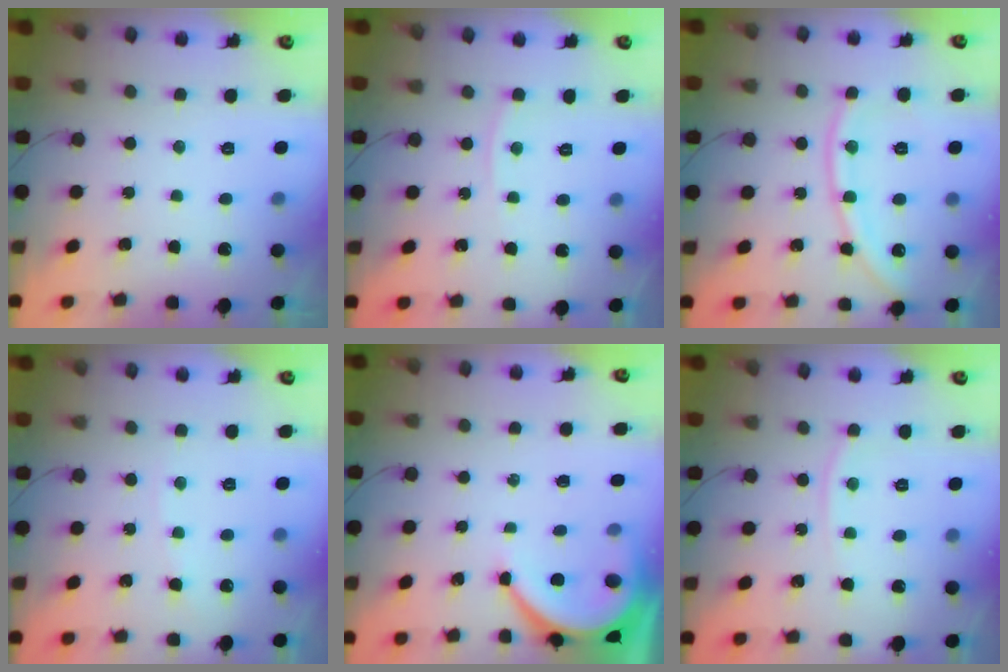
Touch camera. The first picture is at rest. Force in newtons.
{"total": 3.0, "press": 3.0, "slide": 0.4}
{"total": 11.4, "press": 11.3, "slide": 1.6}
{"total": 2.9, "press": 2.9, "slide": 0.4}
{"total": 7.4, "press": 7.3, "slide": 1.1}
{"total": 5.0, "press": 5.0, "slide": 0.3}